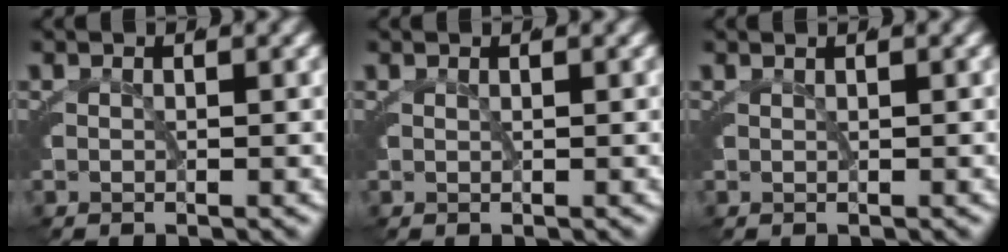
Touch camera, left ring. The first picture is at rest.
{"total": 0.8, "force": [0.5, -0.5, 0.2], "torque": [0.004, 0.008, 0.007]}
{"total": 1.0, "force": [0.8, -0.5, 0.3], "torque": [0.004, 0.009, 0.012]}